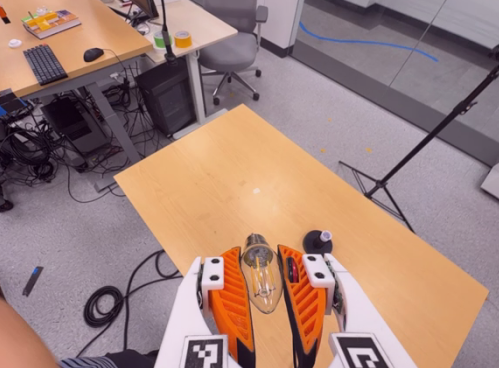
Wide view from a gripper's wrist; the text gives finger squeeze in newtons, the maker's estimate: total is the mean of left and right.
{"total": 21.4, "left": 24.4, "right": 18.4}